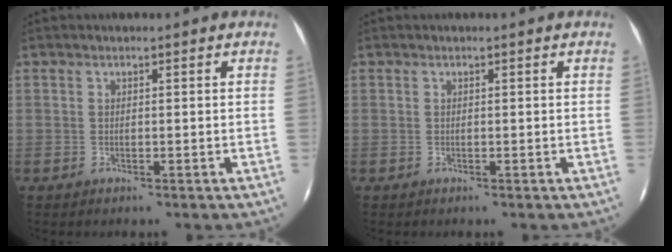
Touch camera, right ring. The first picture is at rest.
{"total": 0.0}